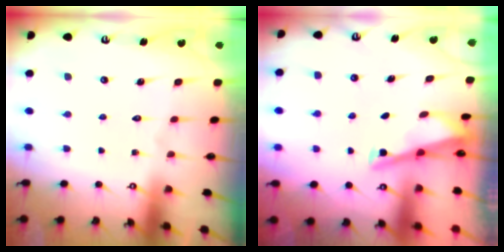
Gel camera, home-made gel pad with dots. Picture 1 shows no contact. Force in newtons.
{"total": 3.0, "press": 3.0, "slide": 0.3}